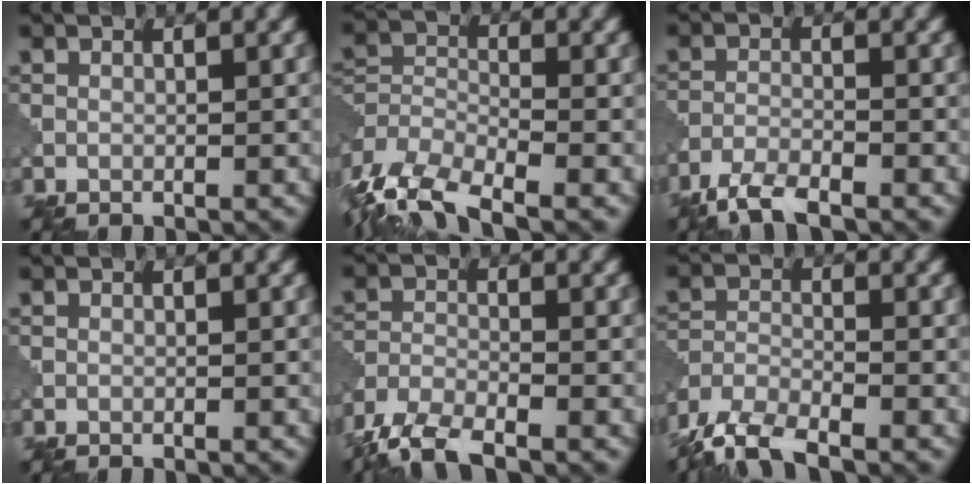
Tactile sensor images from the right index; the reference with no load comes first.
{"total": 8.8, "force": [-6.4, 3.4, 5.0], "torque": [-0.096, -0.008, -0.123]}
{"total": 4.1, "force": [-3.4, 0.8, 2.1], "torque": [-0.045, -0.006, -0.075]}
{"total": 0.0}
{"total": 5.6, "force": [-4.6, 1.4, 2.9], "torque": [-0.058, -0.011, -0.098]}
{"total": 6.0, "force": [-4.8, 1.7, 3.2], "torque": [-0.064, -0.010, -0.102]}